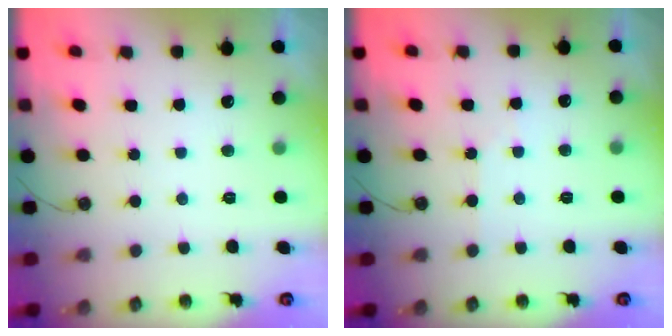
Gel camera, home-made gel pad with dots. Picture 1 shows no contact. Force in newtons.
{"total": 3.2, "press": 3.2, "slide": 0.6}